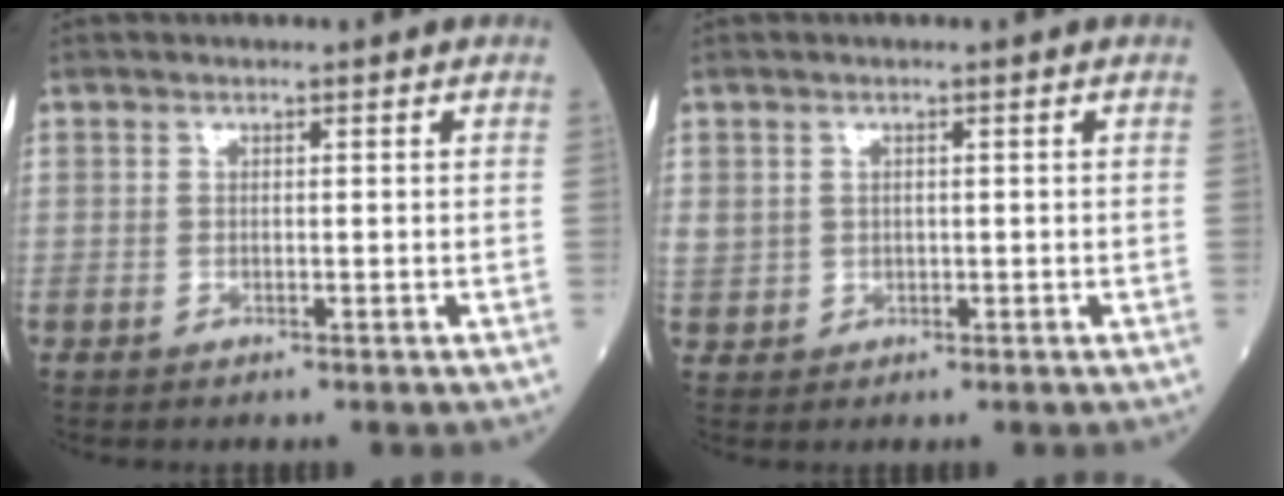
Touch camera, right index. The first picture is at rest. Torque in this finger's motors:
{"motor_torque": [1.53, -0.57, 0.76, 0.21]}